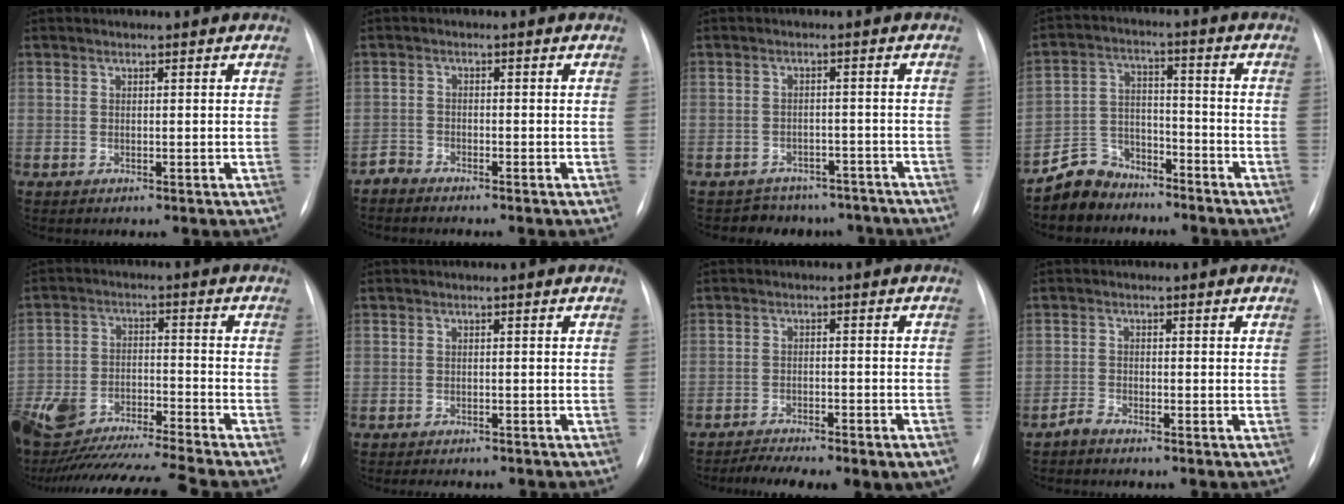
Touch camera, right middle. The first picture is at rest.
{"total": 1.8, "force": [-1.8, 0.1, -0.3], "torque": [0.006, -0.007, -0.035]}
{"total": 8.1, "force": [-6.9, 4.2, -0.1], "torque": [0.005, 0.023, -0.077]}
{"total": 7.5, "force": [-6.3, 4.1, -0.1], "torque": [0.002, 0.020, -0.118]}
{"total": 23.7, "force": [-21.0, 1.4, 10.8], "torque": [-0.240, -0.036, -0.343]}
{"total": 5.1, "force": [-4.3, 2.0, 1.8], "torque": [-0.028, -0.005, -0.047]}
{"total": 10.6, "force": [-8.0, 2.3, 6.6], "torque": [-0.096, 0.005, -0.112]}
{"total": 1.6, "force": [-1.5, 0.2, 0.3], "torque": [-0.014, -0.004, -0.028]}